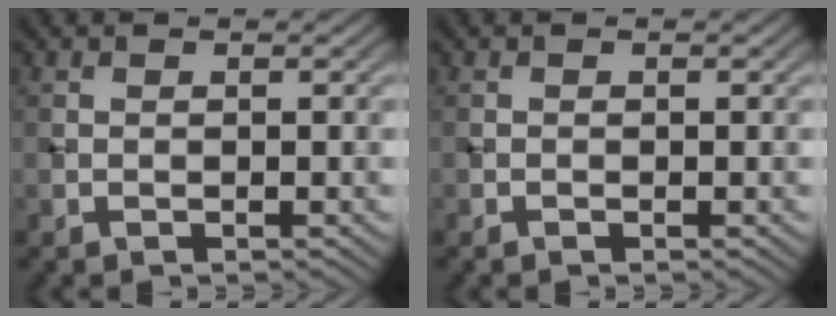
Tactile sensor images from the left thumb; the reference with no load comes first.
{"total": 0.0}